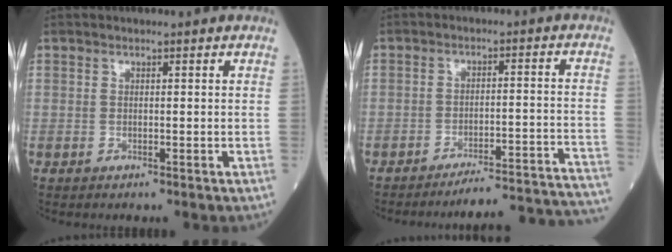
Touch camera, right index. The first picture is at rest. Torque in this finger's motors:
{"motor_torque": [-0.33, -0.46, -0.36, -0.21]}